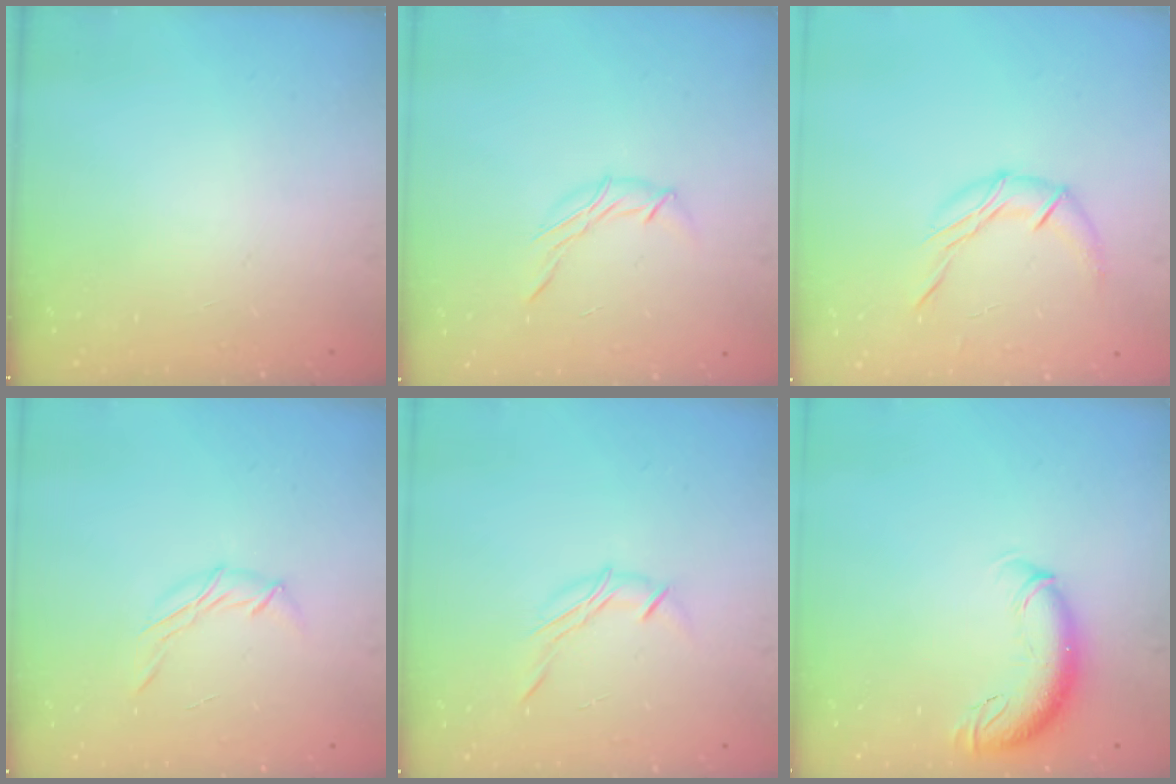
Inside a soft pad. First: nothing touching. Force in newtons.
{"total": 6.3, "press": 6.2, "slide": 0.8}
{"total": 8.4, "press": 8.4, "slide": 0.1}
{"total": 6.5, "press": 6.5, "slide": 0.4}
{"total": 7.2, "press": 7.1, "slide": 1.3}
{"total": 10.9, "press": 10.6, "slide": 2.5}